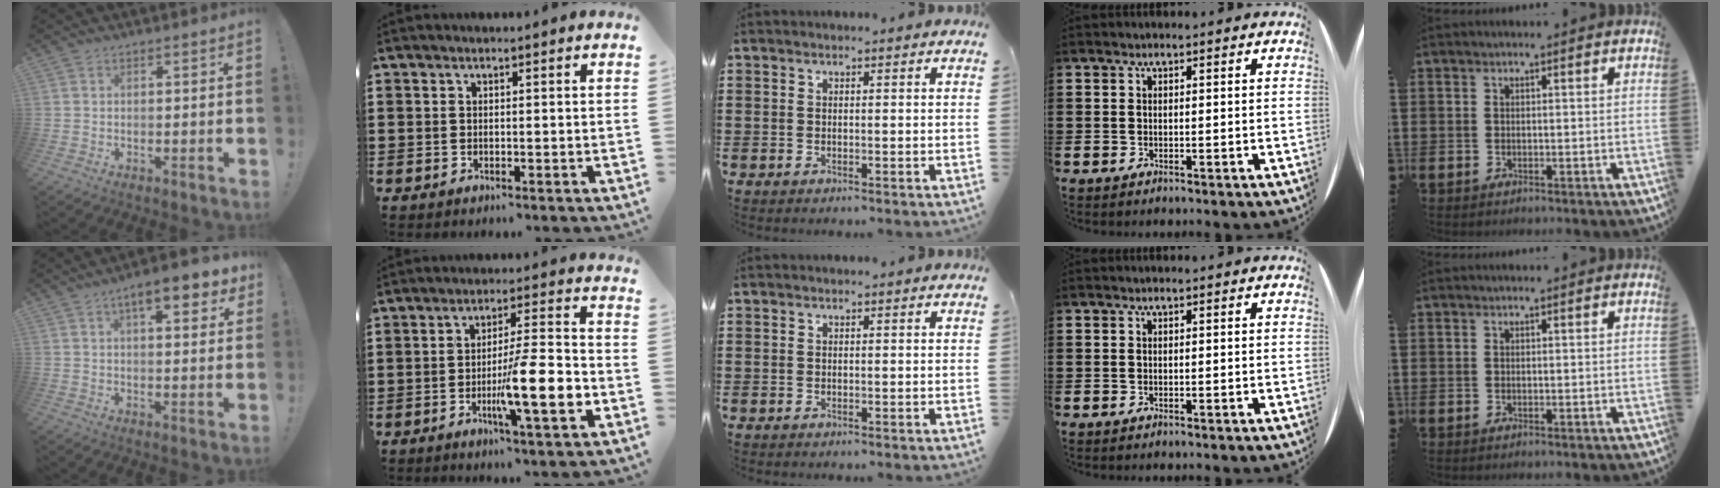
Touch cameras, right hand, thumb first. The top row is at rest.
{"thumb": {"total": 9.5, "force": [4.9, 2.7, 7.7], "torque": [-0.095, -0.021, 0.075]}, "index": {"total": 11.4, "force": [-3.5, 1.5, 10.8], "torque": [-0.178, -0.008, -0.061]}}